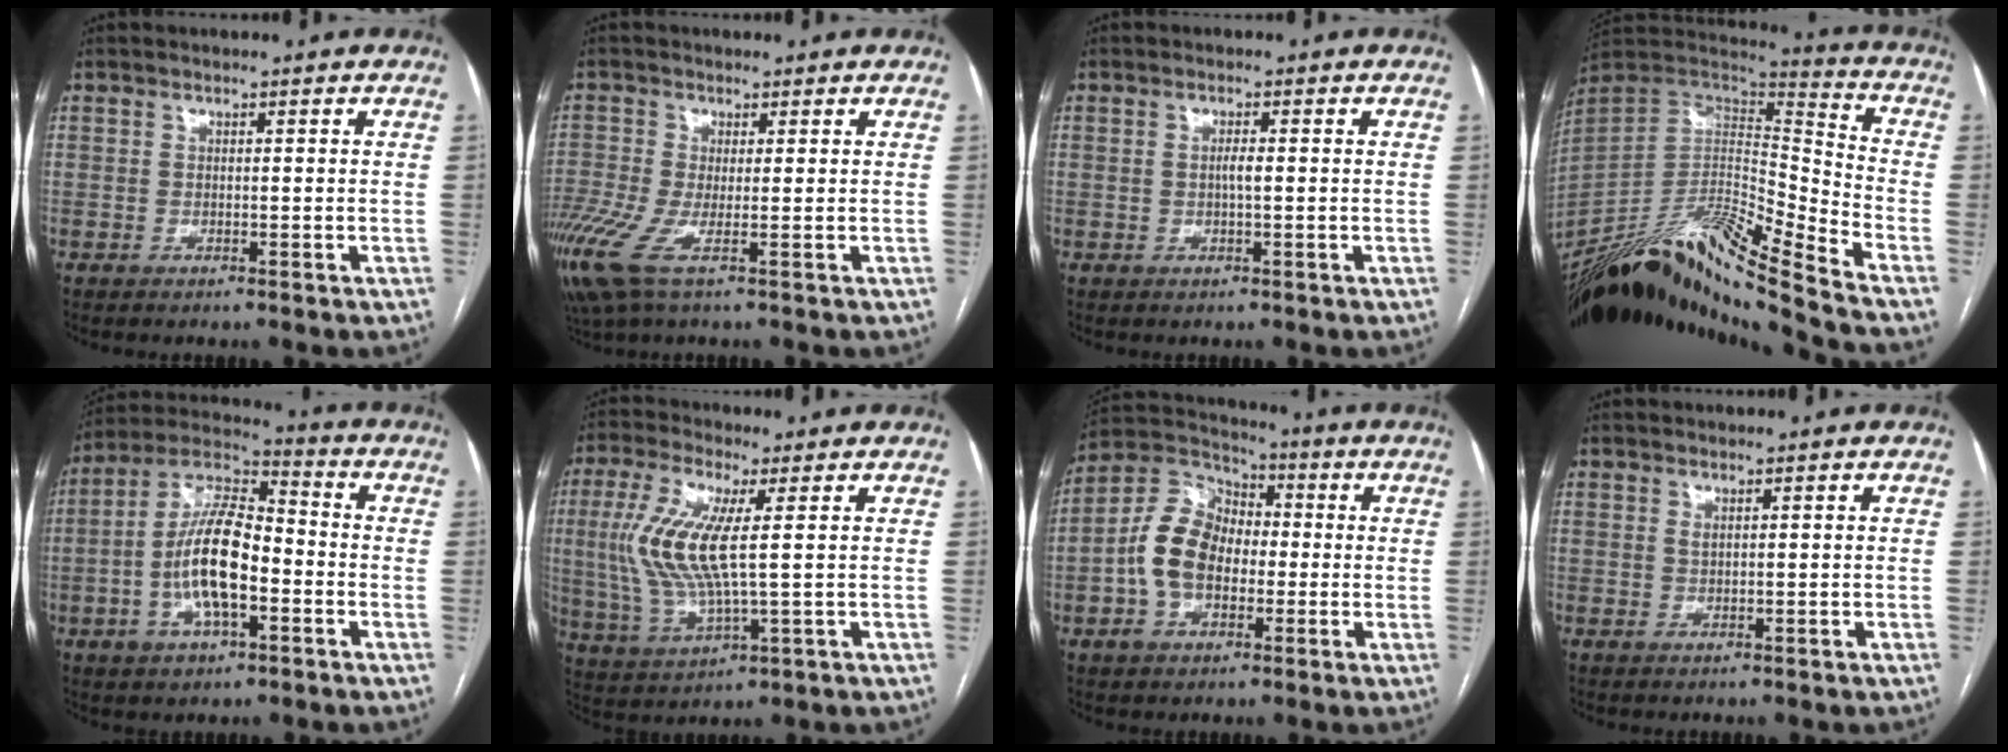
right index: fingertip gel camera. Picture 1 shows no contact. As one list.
[{"total": 7.1, "force": [-2.9, 1.1, 6.4], "torque": [-0.157, -0.022, -0.059]}, {"total": 1.5, "force": [0.0, 0.1, 1.5], "torque": [-0.031, 0.000, 0.001]}, {"total": 26.6, "force": [-22.6, -1.2, 14.1], "torque": [-0.268, -0.025, -0.389]}, {"total": 13.8, "force": [-2.9, 5.3, 12.4], "torque": [-0.253, 0.018, -0.055]}, {"total": 11.6, "force": [1.6, 2.3, 11.2], "torque": [-0.264, -0.003, 0.033]}, {"total": 11.6, "force": [-1.7, 7.6, 8.6], "torque": [-0.197, 0.038, -0.034]}, {"total": 0.6, "force": [0.4, 0.2, 0.5], "torque": [-0.011, -0.003, 0.008]}]